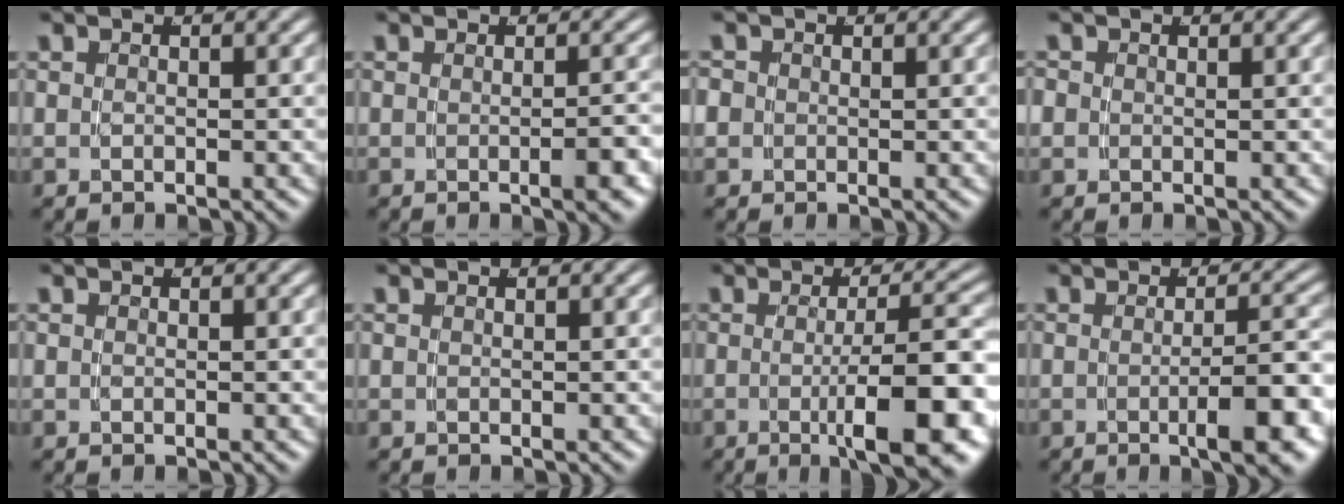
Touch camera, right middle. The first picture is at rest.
{"total": 1.3, "force": [-0.7, -0.1, 1.1], "torque": [-0.013, 0.011, -0.018]}
{"total": 2.1, "force": [0.1, 2.0, 0.4], "torque": [-0.020, -0.004, -0.003]}
{"total": 1.4, "force": [0.2, 1.4, 0.3], "torque": [-0.016, -0.003, -0.001]}
{"total": 0.0}
{"total": 0.0}
{"total": 8.0, "force": [-2.8, 1.5, 7.3], "torque": [-0.086, -0.005, -0.037]}
{"total": 4.5, "force": [-1.8, 0.6, 4.1], "torque": [-0.045, 0.003, -0.031]}